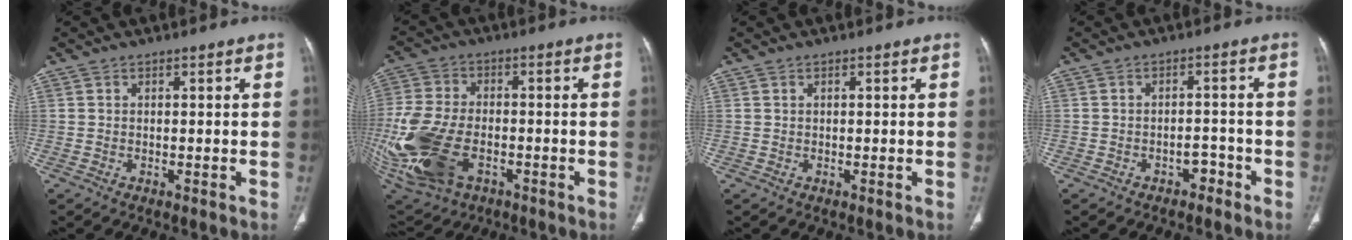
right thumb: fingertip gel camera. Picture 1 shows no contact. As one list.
[{"total": 21.3, "force": [-6.0, 12.9, 15.9], "torque": [-0.387, -0.009, -0.093]}, {"total": 0.0}, {"total": 3.1, "force": [-2.1, 1.9, 1.1], "torque": [-0.007, 0.024, -0.026]}]